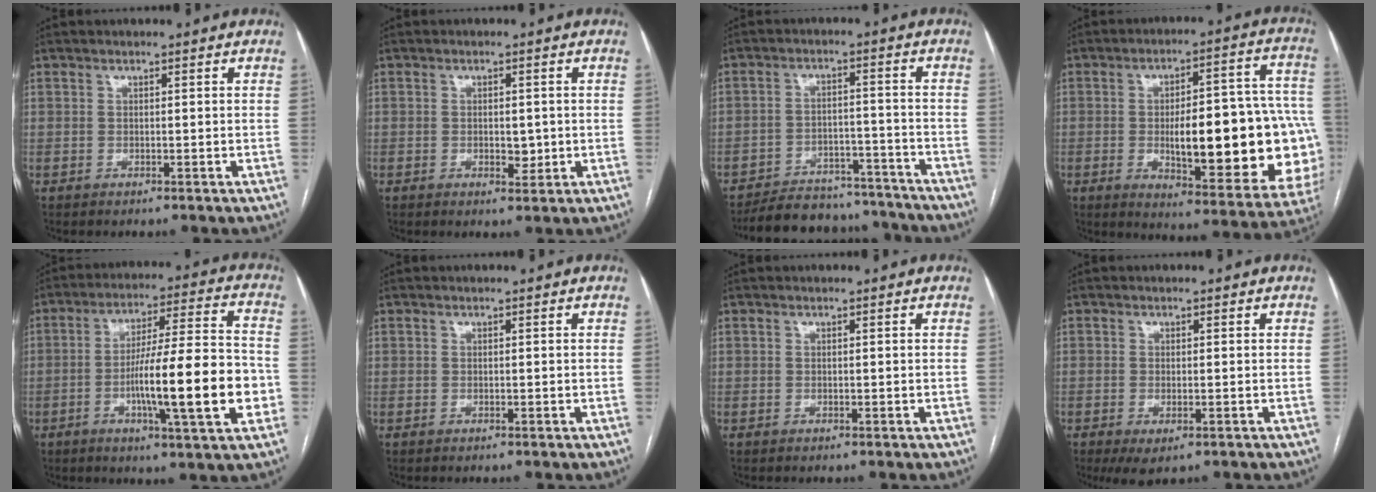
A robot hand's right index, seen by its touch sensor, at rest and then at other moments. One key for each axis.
{"total": 2.8, "fx": -0.3, "fy": 1.6, "fz": 2.3, "tx": -0.032, "ty": -0.002, "tz": 0.002}
{"total": 15.4, "fx": -14.2, "fy": 4.9, "fz": 3.1, "tx": -0.044, "ty": 0.021, "tz": -0.192}
{"total": 25.8, "fx": -3.4, "fy": 6.9, "fz": 24.6, "tx": -0.255, "ty": 0.025, "tz": -0.025}
{"total": 16.6, "fx": -3.9, "fy": 1.3, "fz": 16.1, "tx": -0.260, "ty": 0.005, "tz": -0.061}
{"total": 0.0}
{"total": 0.0}
{"total": 3.9, "fx": -1.9, "fy": 1.5, "fz": 3.1, "tx": -0.053, "ty": -0.009, "tz": -0.024}